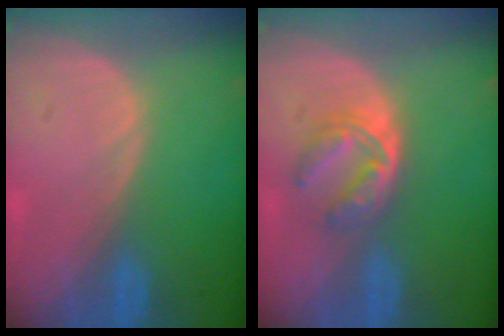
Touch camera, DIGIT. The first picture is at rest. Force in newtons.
{"total": 5.8, "press": 5.0, "slide": 3.0}